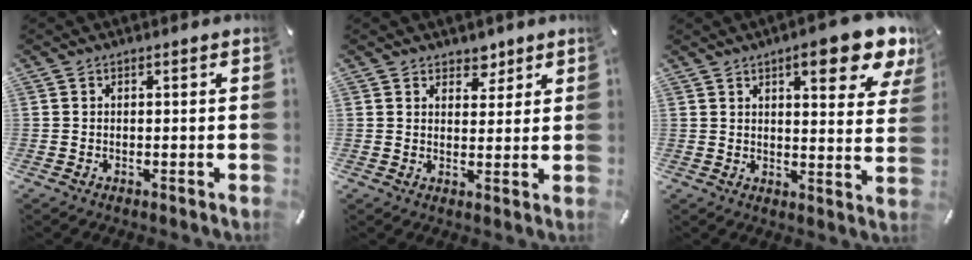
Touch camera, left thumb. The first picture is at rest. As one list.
[{"total": 4.2, "force": [3.2, 2.8, 0.4], "torque": [0.013, -0.018, 0.052]}, {"total": 12.2, "force": [7.8, 3.6, 8.7], "torque": [-0.109, -0.046, 0.125]}]